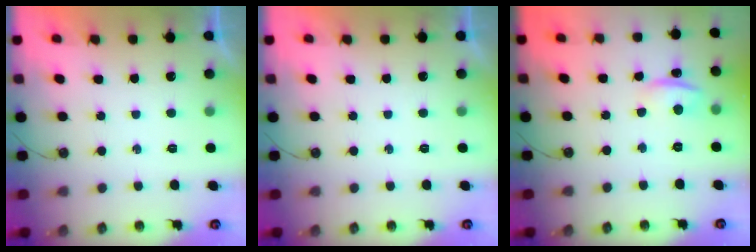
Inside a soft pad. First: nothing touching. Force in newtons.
{"total": 0.0}
{"total": 1.6, "press": 1.4, "slide": 0.7}